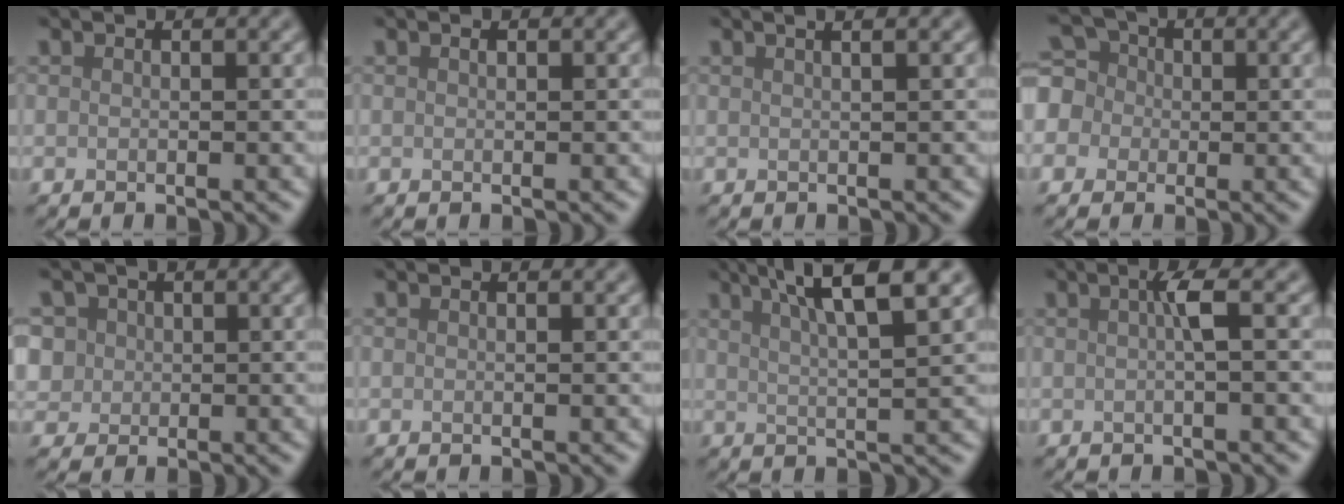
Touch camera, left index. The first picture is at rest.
{"total": 0.0}
{"total": 3.7, "force": [1.9, 1.8, 2.6], "torque": [-0.005, 0.025, -0.013]}
{"total": 6.2, "force": [0.0, 5.8, 2.2], "torque": [-0.058, 0.037, -0.039]}
{"total": 4.3, "force": [1.7, 3.7, 1.4], "torque": [-0.027, 0.017, 0.019]}
{"total": 0.0}
{"total": 6.4, "force": [3.6, 1.2, 5.2], "torque": [-0.065, 0.016, 0.049]}
{"total": 2.0, "force": [0.2, 0.3, 2.0], "torque": [-0.035, 0.004, -0.001]}